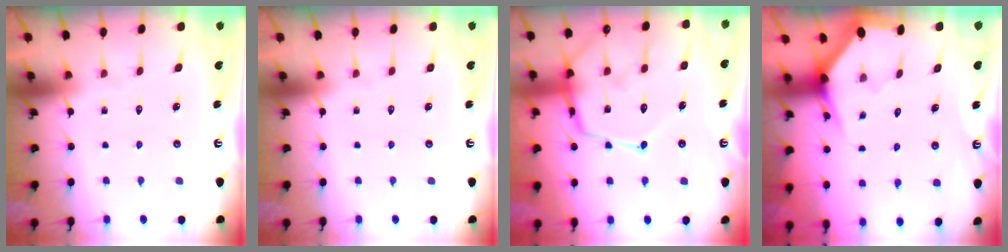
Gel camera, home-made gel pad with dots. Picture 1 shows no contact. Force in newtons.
{"total": 0.0}
{"total": 17.2, "press": 17.1, "slide": 1.5}
{"total": 3.2, "press": 3.2, "slide": 0.1}